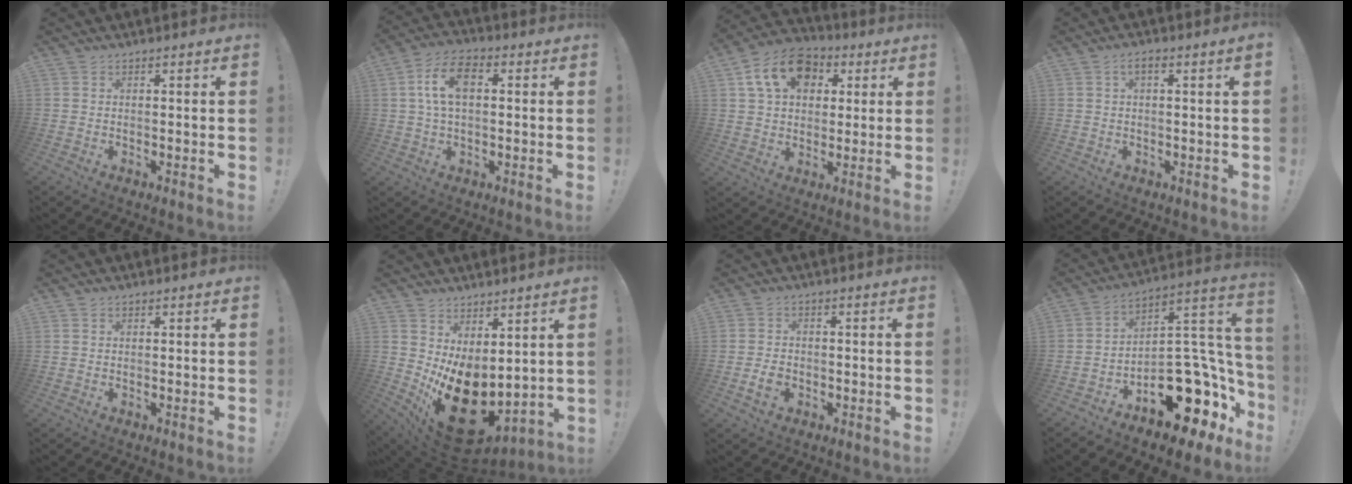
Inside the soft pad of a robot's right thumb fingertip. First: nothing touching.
{"total": 10.6, "force": [1.9, 6.4, 8.2], "torque": [-0.149, 0.010, 0.036]}
{"total": 15.1, "force": [5.8, 11.1, 8.5], "torque": [-0.139, -0.007, 0.114]}
{"total": 2.3, "force": [0.0, 0.0, 2.3], "torque": [-0.043, 0.003, -0.001]}
{"total": 0.7, "force": [0.5, 0.5, 0.1], "torque": [0.000, 0.001, 0.009]}
{"total": 15.8, "force": [-3.0, 9.5, 12.2], "torque": [-0.172, 0.004, -0.027]}
{"total": 4.4, "force": [-1.3, 3.3, 2.6], "torque": [-0.038, 0.000, -0.024]}
{"total": 20.1, "force": [-9.8, 11.1, 13.6], "torque": [-0.141, 0.056, -0.144]}